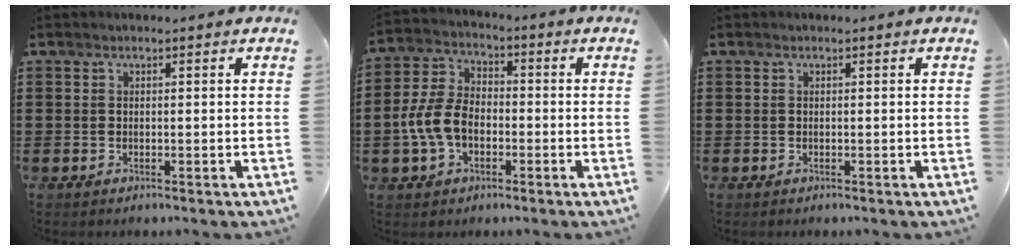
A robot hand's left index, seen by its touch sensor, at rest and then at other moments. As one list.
[{"total": 7.7, "force": [-2.2, 5.0, 5.5], "torque": [-0.147, 0.004, -0.052]}, {"total": 0.0}]